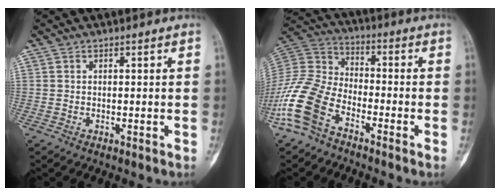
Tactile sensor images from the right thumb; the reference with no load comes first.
{"total": 14.4, "force": [-8.0, 8.0, 9.0], "torque": [-0.193, 0.047, -0.171]}